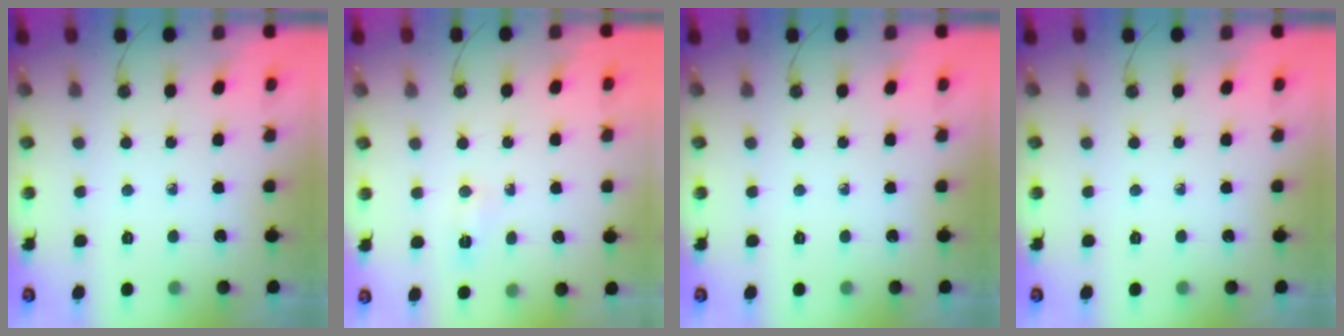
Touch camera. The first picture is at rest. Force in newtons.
{"total": 2.6, "press": 2.6, "slide": 0.3}
{"total": 0.0}
{"total": 0.0}